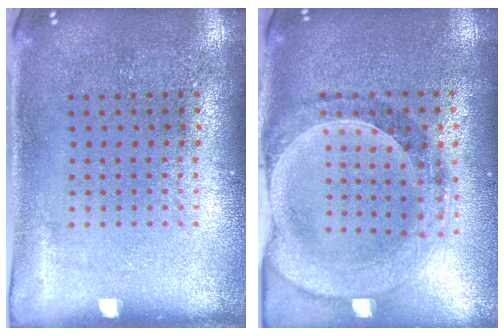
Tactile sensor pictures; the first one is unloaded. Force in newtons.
{"total": 1.4, "press": 1.4, "slide": 0.3}